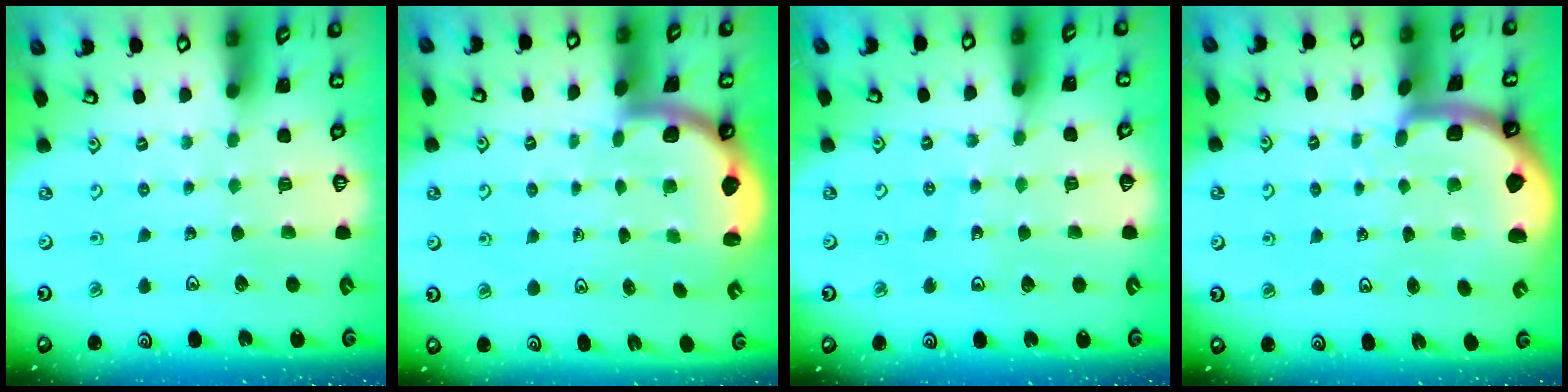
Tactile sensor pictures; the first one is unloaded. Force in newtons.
{"total": 2.0, "press": 2.0, "slide": 0.3}
{"total": 6.6, "press": 6.2, "slide": 2.2}
{"total": 2.5, "press": 2.4, "slide": 0.5}